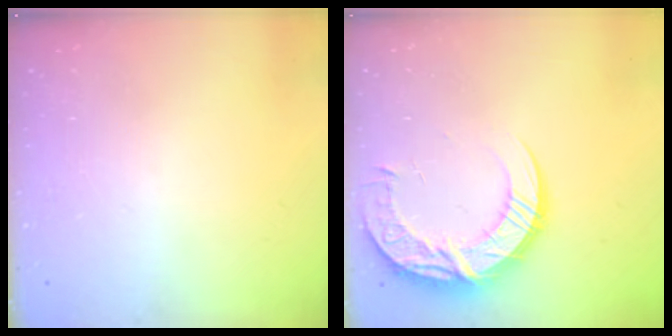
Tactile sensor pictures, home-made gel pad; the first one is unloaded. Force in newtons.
{"total": 18.4, "press": 18.4, "slide": 1.0}